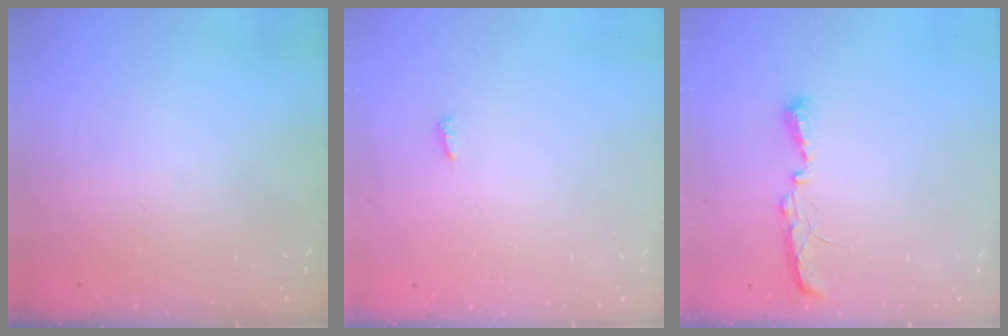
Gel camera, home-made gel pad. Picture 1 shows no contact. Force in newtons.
{"total": 2.8, "press": 2.8, "slide": 0.5}
{"total": 5.4, "press": 5.3, "slide": 0.7}